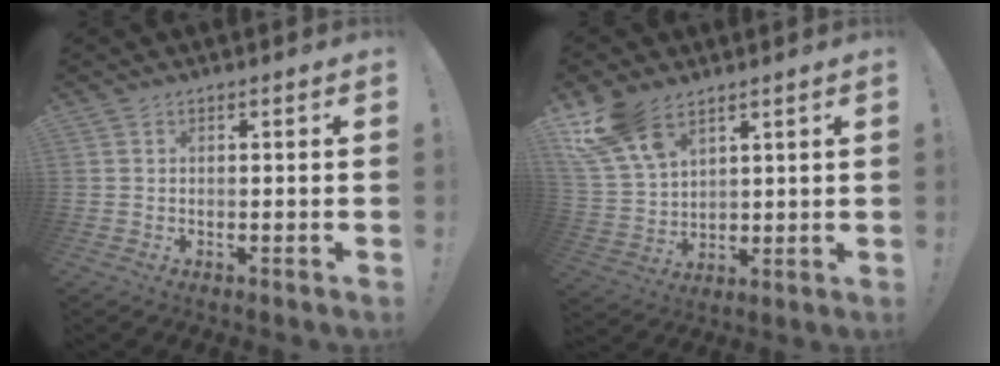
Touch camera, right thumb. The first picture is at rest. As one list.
[{"total": 14.3, "force": [8.5, 8.6, 7.7], "torque": [-0.156, -0.042, 0.165]}]